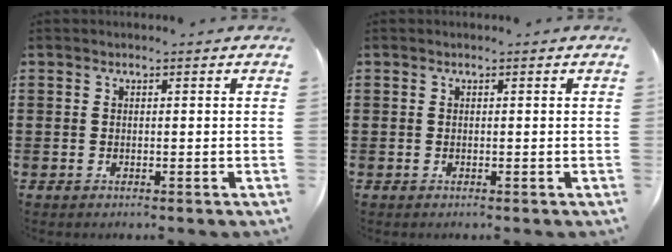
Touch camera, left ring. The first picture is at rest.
{"total": 0.0}